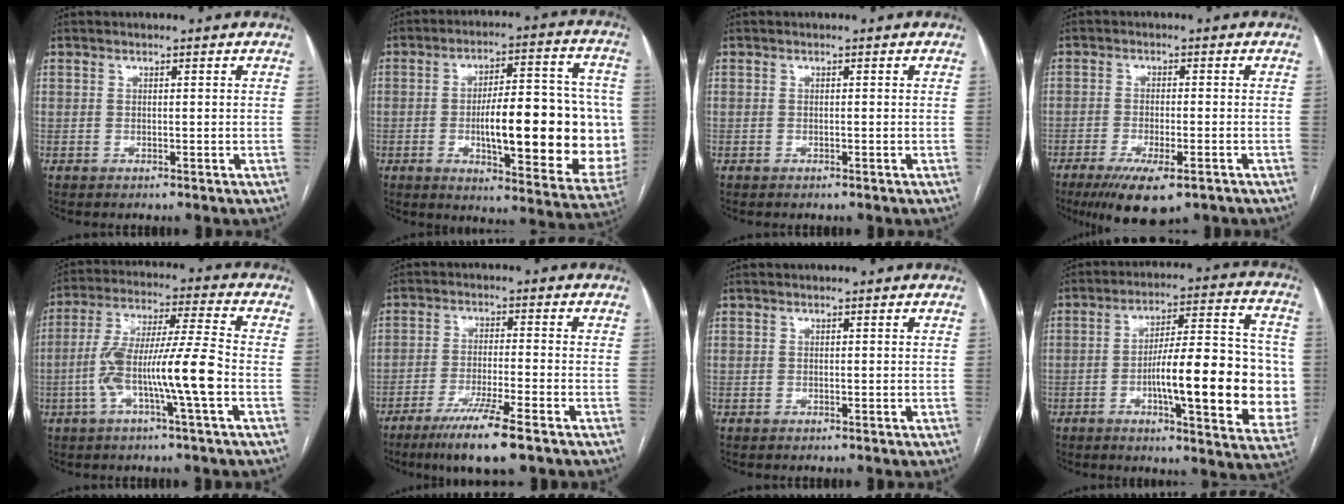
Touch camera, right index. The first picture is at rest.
{"total": 22.8, "force": [-2.3, 6.1, 21.9], "torque": [-0.251, 0.020, -0.017]}
{"total": 0.0}
{"total": 8.8, "force": [-5.6, 2.2, 6.4], "torque": [-0.109, -0.020, -0.085]}
{"total": 12.7, "force": [-3.6, 0.0, 12.2], "torque": [-0.237, 0.013, -0.070]}
{"total": 9.2, "force": [-6.1, 0.1, 6.9], "torque": [-0.122, -0.025, -0.104]}
{"total": 0.0}
{"total": 20.5, "force": [-3.1, 4.4, 19.8], "torque": [-0.240, 0.021, -0.039]}